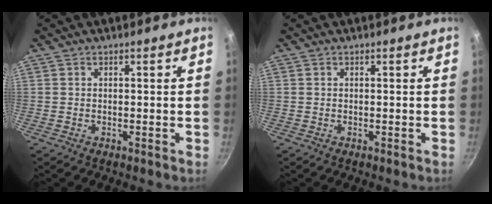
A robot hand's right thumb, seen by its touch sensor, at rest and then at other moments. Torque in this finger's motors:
{"motor_torque": [-0.10, 0.10, 0.00, 0.00, 0.00]}